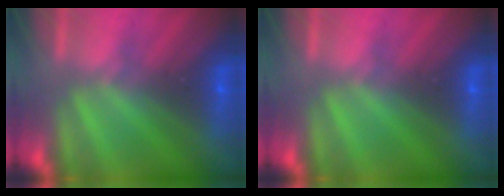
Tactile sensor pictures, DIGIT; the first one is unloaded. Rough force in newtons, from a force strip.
{"total": 0.0}